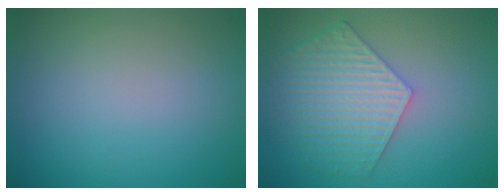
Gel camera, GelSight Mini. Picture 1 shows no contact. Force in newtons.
{"total": 6.0, "press": 5.0, "slide": 3.2}